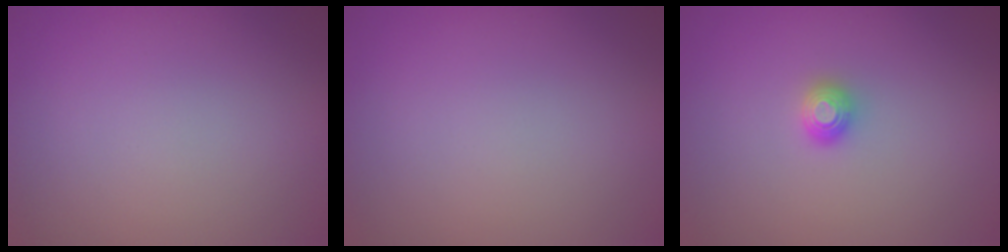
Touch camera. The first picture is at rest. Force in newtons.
{"total": 0.0}
{"total": 1.2, "press": 1.2, "slide": 0.1}